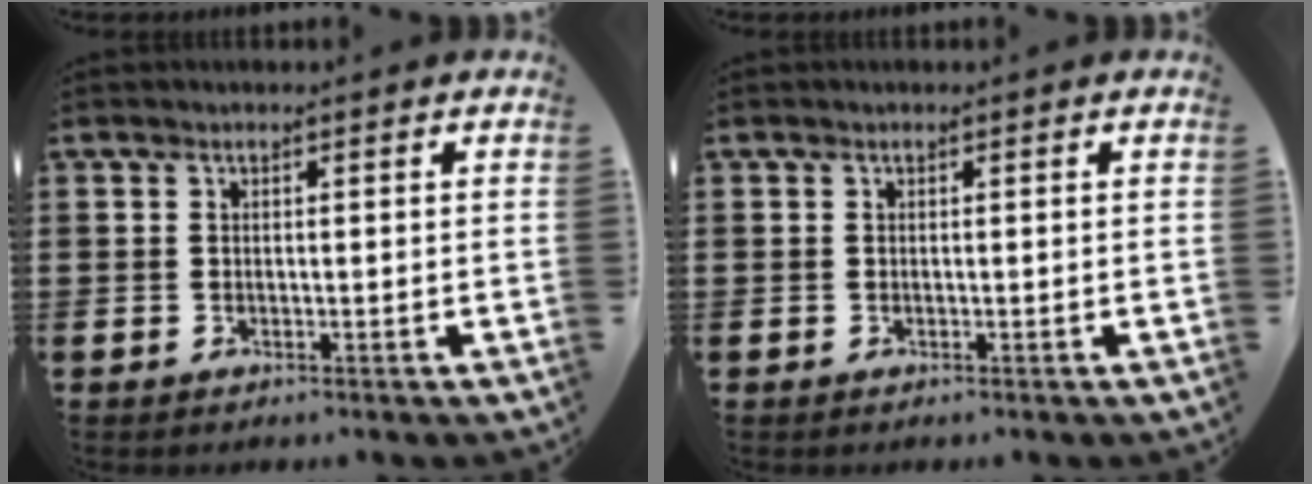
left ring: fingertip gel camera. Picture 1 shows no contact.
{"total": 0.0}